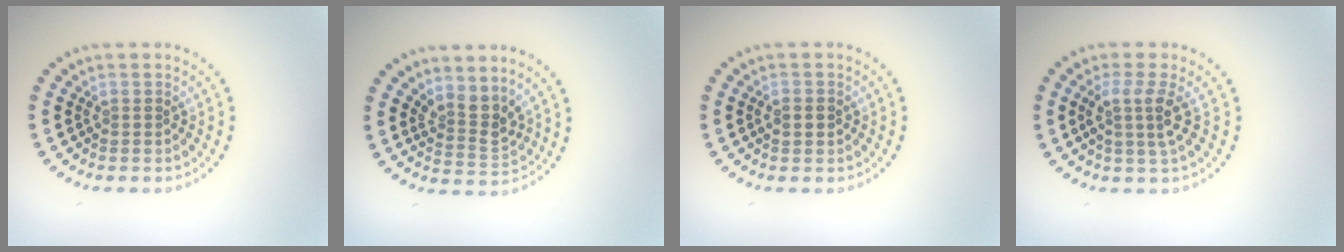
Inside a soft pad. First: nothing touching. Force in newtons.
{"total": 2.7, "press": 2.0, "slide": 1.9}
{"total": 1.7, "press": 1.7, "slide": 0.1}
{"total": 2.6, "press": 2.0, "slide": 1.7}